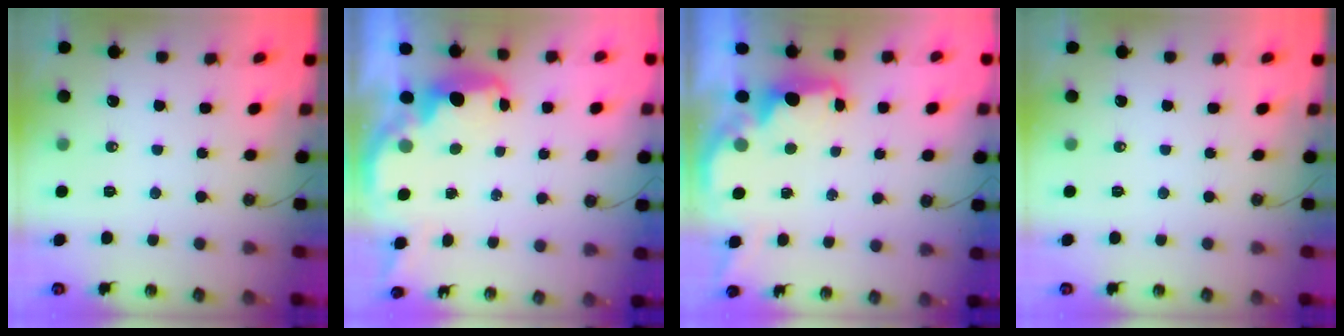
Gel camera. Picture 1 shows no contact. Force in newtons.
{"total": 2.9, "press": 2.9, "slide": 0.5}
{"total": 2.0, "press": 1.8, "slide": 0.7}
{"total": 0.0}